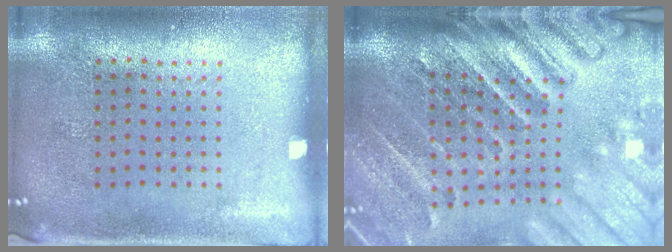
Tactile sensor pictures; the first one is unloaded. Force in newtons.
{"total": 4.3, "press": 3.4, "slide": 2.7}